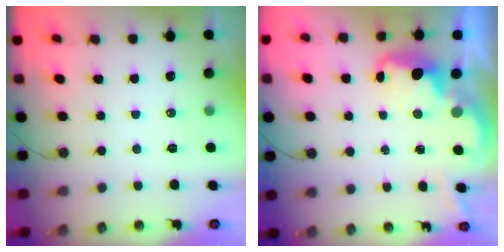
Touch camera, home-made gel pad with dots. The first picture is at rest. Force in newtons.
{"total": 3.0, "press": 2.9, "slide": 0.7}